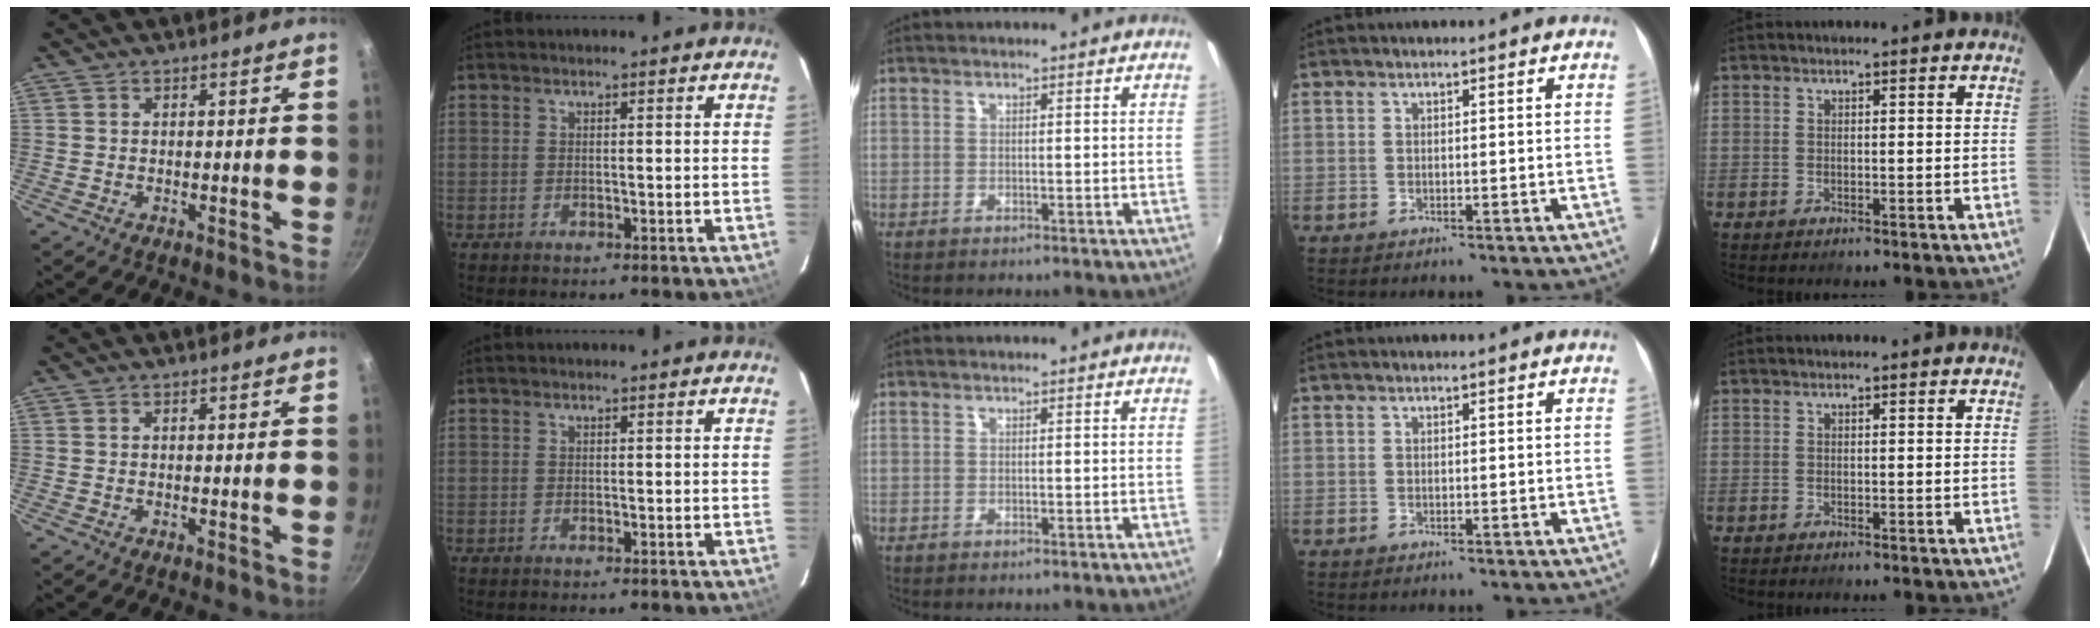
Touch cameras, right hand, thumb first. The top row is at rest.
{}